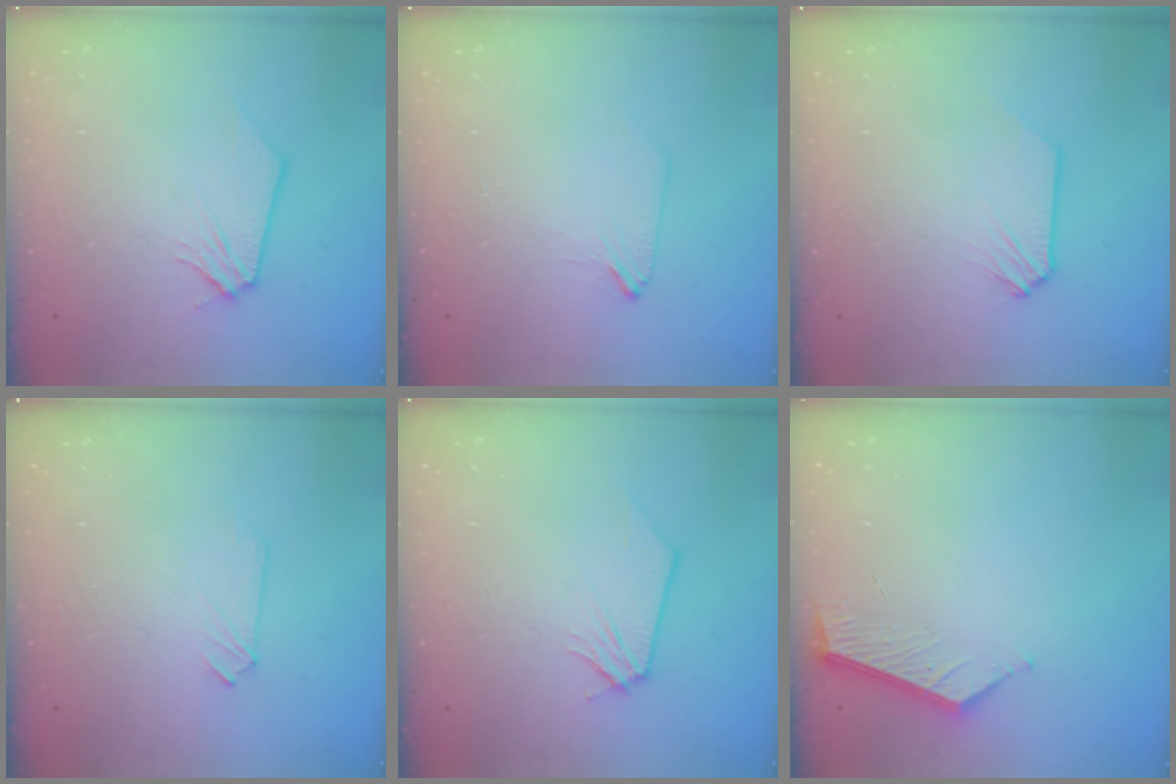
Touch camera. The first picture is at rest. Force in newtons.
{"total": 1.3, "press": 1.3, "slide": 0.2}
{"total": 0.0}
{"total": 2.6, "press": 2.6, "slide": 0.6}
{"total": 0.0}
{"total": 5.5, "press": 5.5, "slide": 0.3}